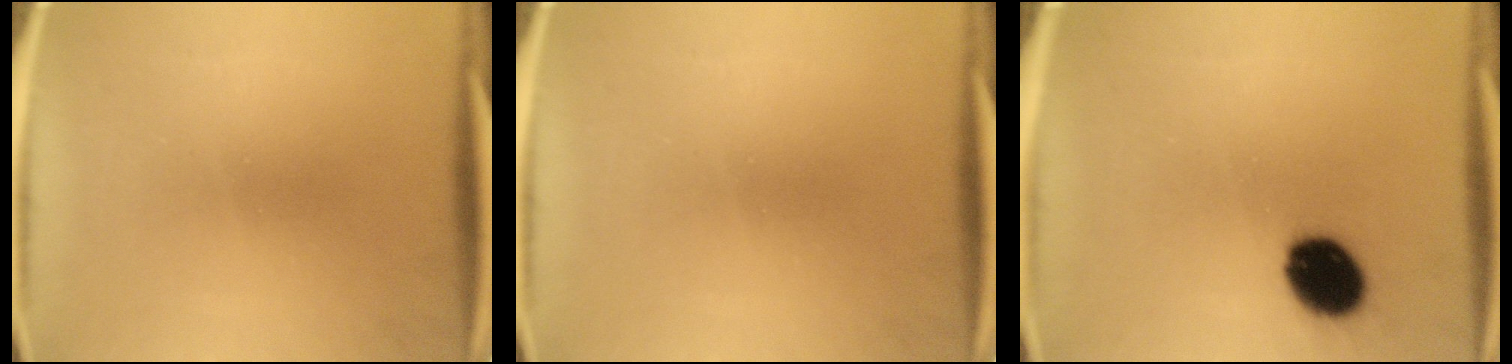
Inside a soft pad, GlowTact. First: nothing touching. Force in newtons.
{"total": 0.0}
{"total": 11.8}